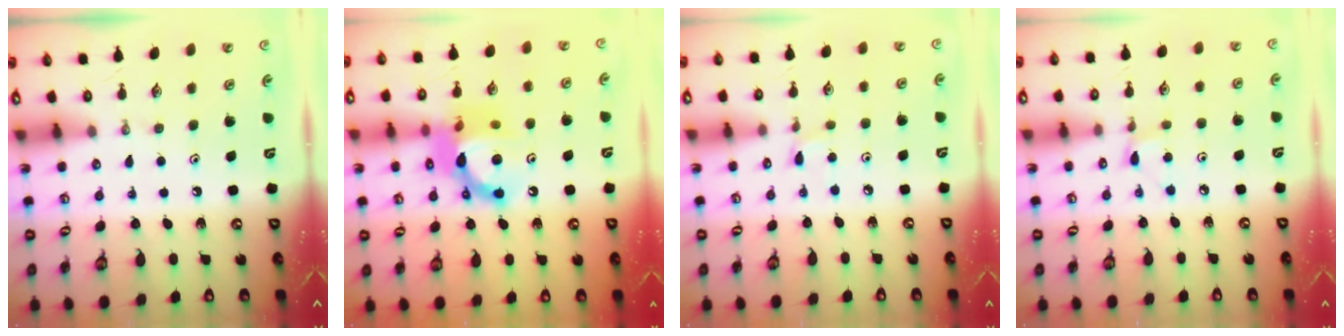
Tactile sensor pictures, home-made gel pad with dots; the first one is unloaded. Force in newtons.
{"total": 13.7, "press": 13.6, "slide": 1.4}
{"total": 1.4, "press": 1.4, "slide": 0.2}
{"total": 3.5, "press": 3.5, "slide": 0.3}